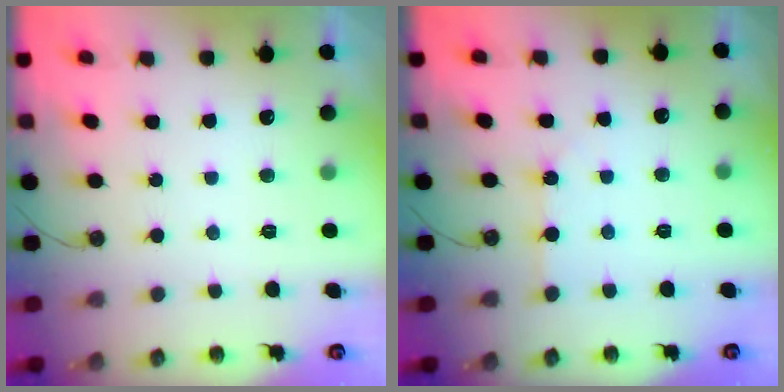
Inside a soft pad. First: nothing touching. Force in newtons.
{"total": 2.7, "press": 2.7, "slide": 0.4}